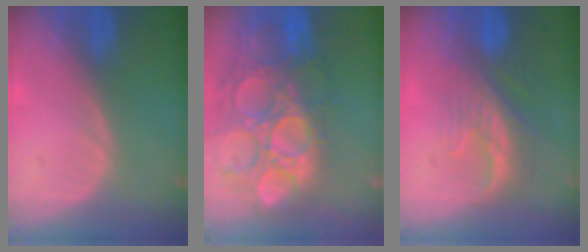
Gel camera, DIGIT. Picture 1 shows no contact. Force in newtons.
{"total": 15.6, "press": 12.9, "slide": 8.8}
{"total": 8.0, "press": 7.4, "slide": 3.1}